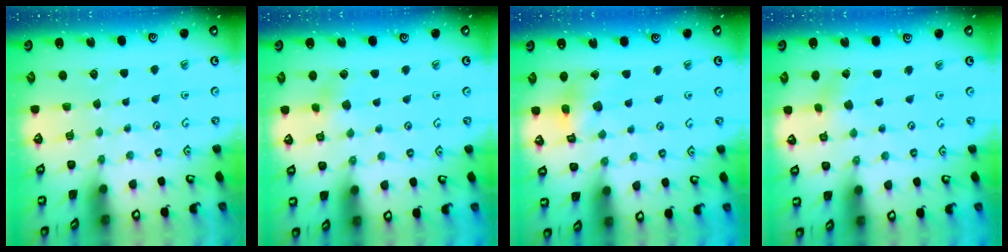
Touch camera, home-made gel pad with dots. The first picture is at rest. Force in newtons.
{"total": 4.6, "press": 4.5, "slide": 0.9}
{"total": 8.7, "press": 8.6, "slide": 0.9}
{"total": 1.4, "press": 1.4, "slide": 0.1}